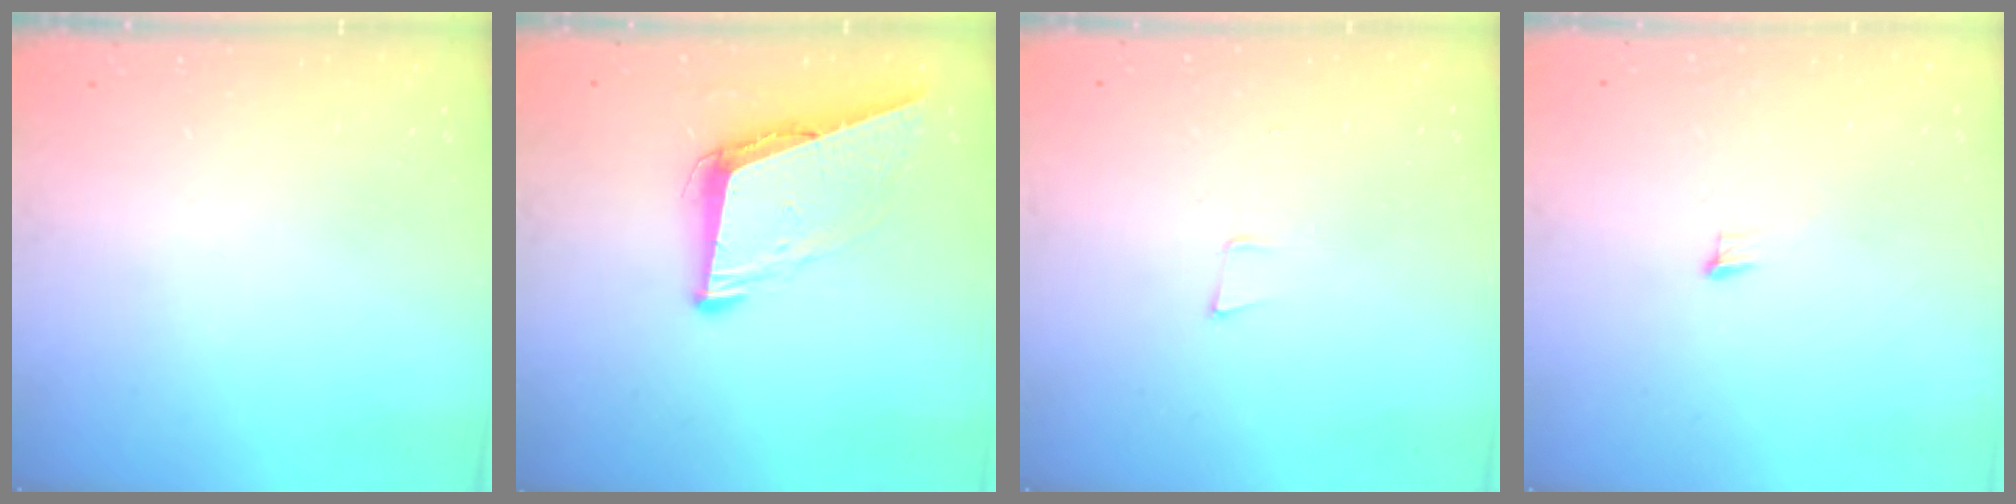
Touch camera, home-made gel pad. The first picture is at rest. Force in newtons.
{"total": 9.0, "press": 8.1, "slide": 3.8}
{"total": 4.6, "press": 3.6, "slide": 2.9}
{"total": 3.9, "press": 3.8, "slide": 0.9}